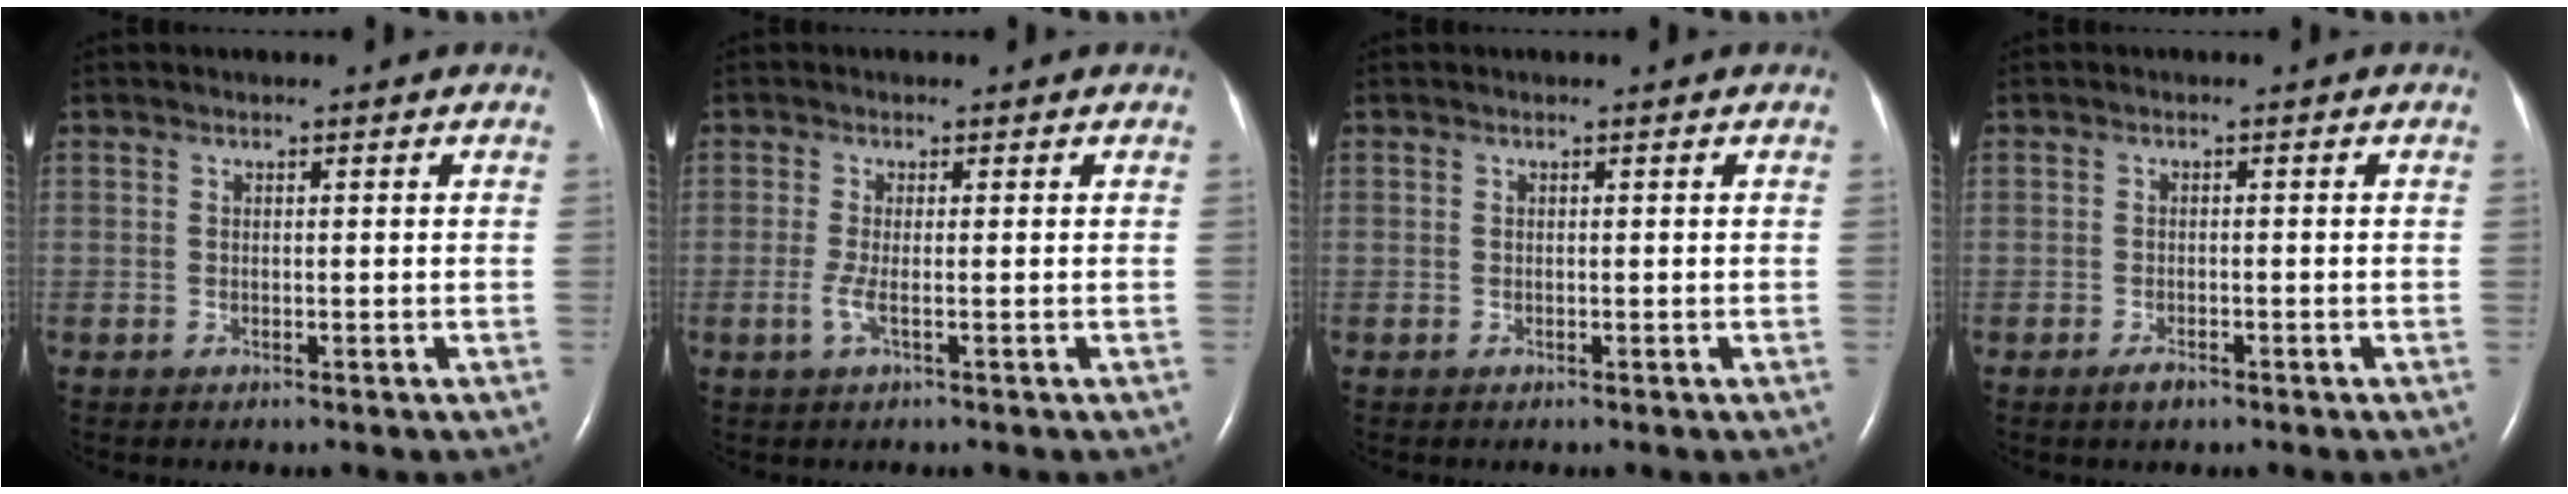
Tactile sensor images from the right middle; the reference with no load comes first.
{"total": 1.9, "force": [-0.5, 0.0, 1.8], "torque": [-0.046, -0.005, -0.013]}
{"total": 0.0}
{"total": 1.7, "force": [-1.2, 0.6, 1.0], "torque": [-0.027, -0.003, -0.018]}